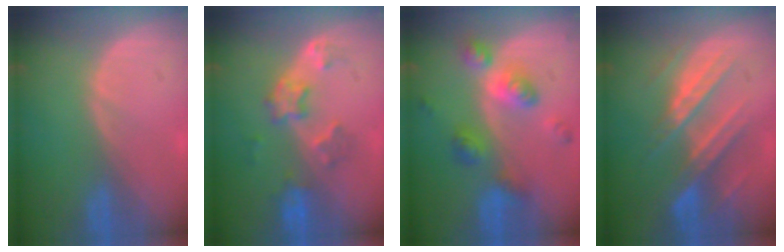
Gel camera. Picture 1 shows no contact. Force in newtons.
{"total": 6.0, "press": 5.5, "slide": 2.4}
{"total": 7.2, "press": 7.2, "slide": 0.6}
{"total": 9.0, "press": 7.9, "slide": 4.2}